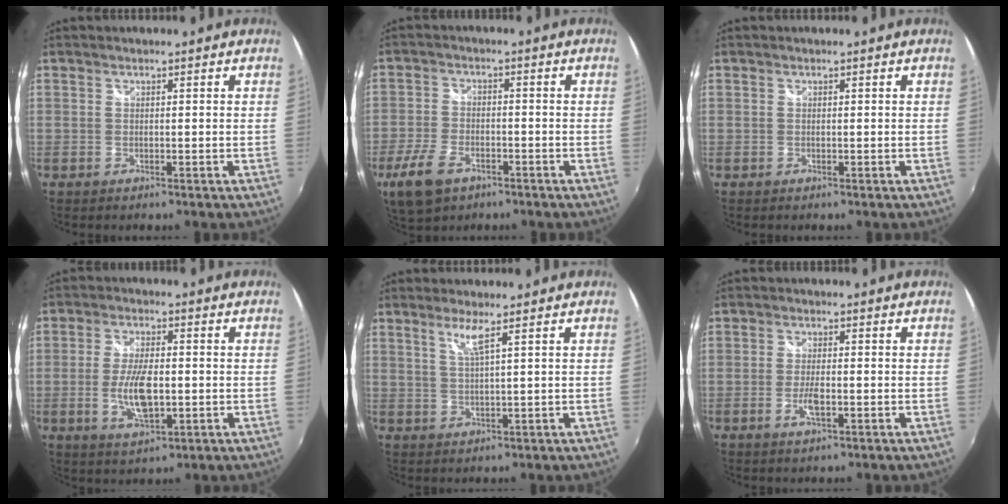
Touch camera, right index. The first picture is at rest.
{"total": 9.3, "force": [-5.4, 5.1, 5.5], "torque": [-0.143, -0.015, -0.101]}
{"total": 0.0}
{"total": 8.7, "force": [-1.4, 3.5, 7.8], "torque": [-0.155, -0.007, -0.024]}
{"total": 3.2, "force": [1.9, -0.5, 2.5], "torque": [-0.052, -0.007, 0.038]}
{"total": 3.6, "force": [-1.2, 1.0, 3.3], "torque": [-0.069, -0.005, -0.024]}